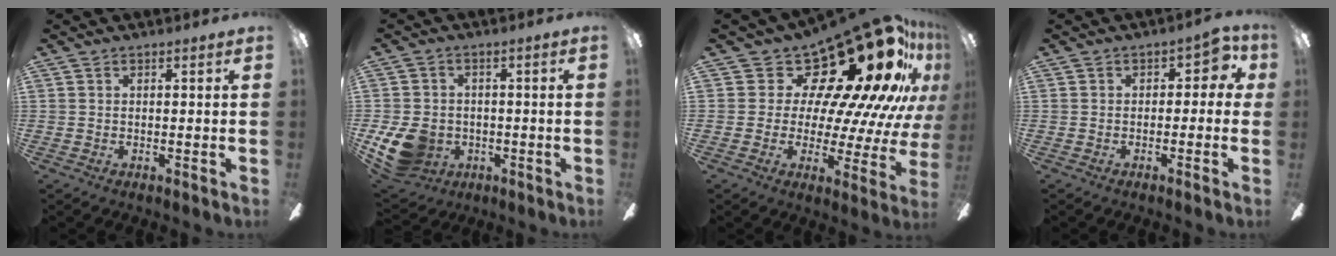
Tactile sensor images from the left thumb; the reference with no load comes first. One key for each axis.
{"total": 11.6, "fx": -3.6, "fy": 9.2, "fz": 6.1, "tx": -0.140, "ty": 0.011, "tz": -0.063}
{"total": 24.8, "fx": 14.9, "fy": 10.3, "fz": 17.0, "tx": -0.242, "ty": -0.128, "tz": 0.264}
{"total": 4.7, "fx": 0.3, "fy": 3.1, "fz": 3.5, "tx": -0.041, "ty": 0.008, "tz": 0.000}